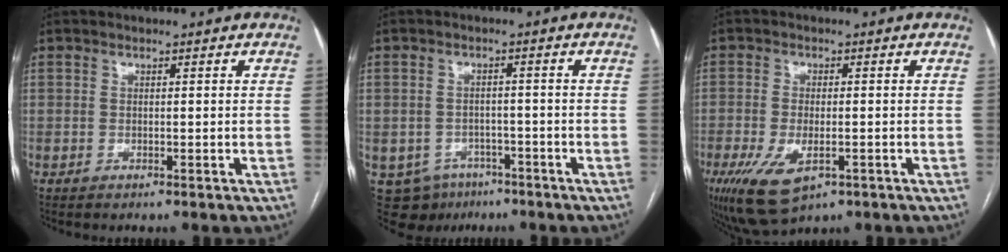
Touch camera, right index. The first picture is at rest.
{"total": 8.2, "force": [-4.6, 6.5, 1.9], "torque": [-0.039, 0.009, -0.057]}
{"total": 8.8, "force": [-4.0, 3.7, 6.9], "torque": [-0.130, -0.019, -0.059]}